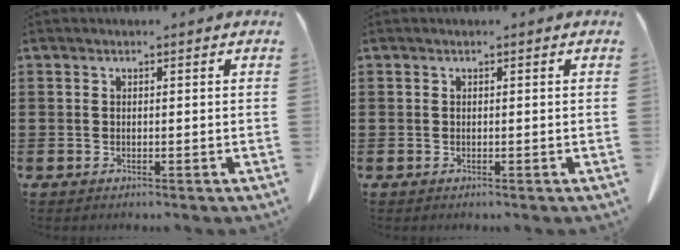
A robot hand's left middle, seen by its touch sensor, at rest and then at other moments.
{"total": 0.0}